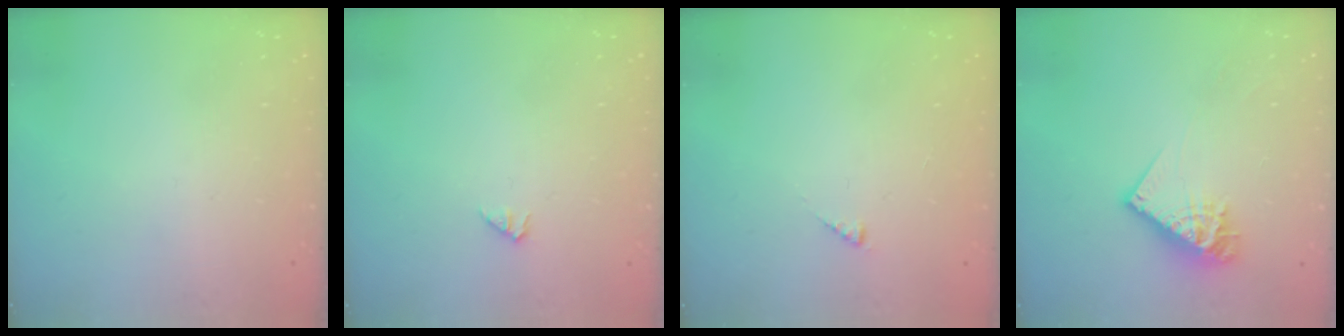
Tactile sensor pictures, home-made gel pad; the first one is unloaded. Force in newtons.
{"total": 0.0}
{"total": 2.0, "press": 2.0, "slide": 0.3}
{"total": 10.7, "press": 10.6, "slide": 1.0}